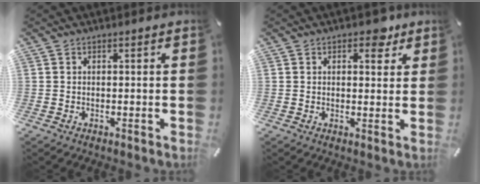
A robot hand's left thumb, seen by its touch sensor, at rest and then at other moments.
{"total": 4.6, "force": [2.7, 2.8, 2.6], "torque": [-0.012, -0.012, 0.037]}